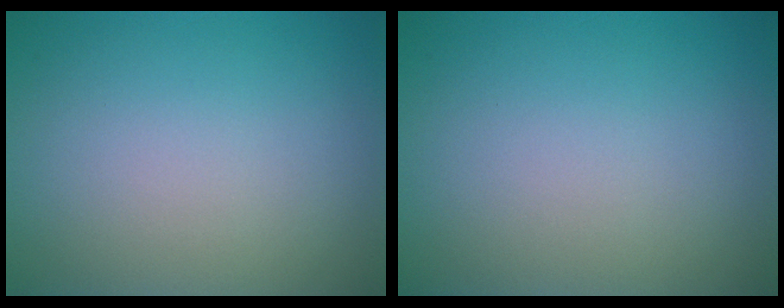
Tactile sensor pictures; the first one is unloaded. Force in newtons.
{"total": 0.0}